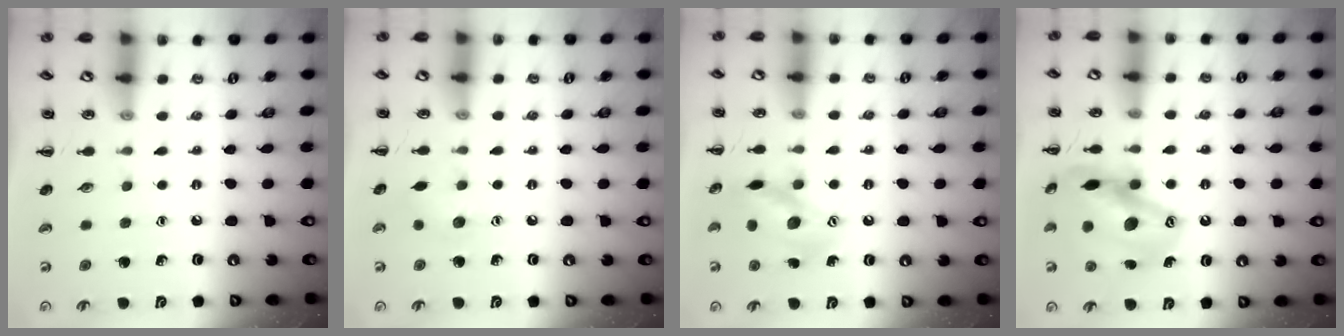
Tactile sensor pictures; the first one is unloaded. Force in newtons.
{"total": 4.8, "press": 4.6, "slide": 1.3}
{"total": 13.1, "press": 13.1, "slide": 0.6}
{"total": 17.2, "press": 17.0, "slide": 2.3}